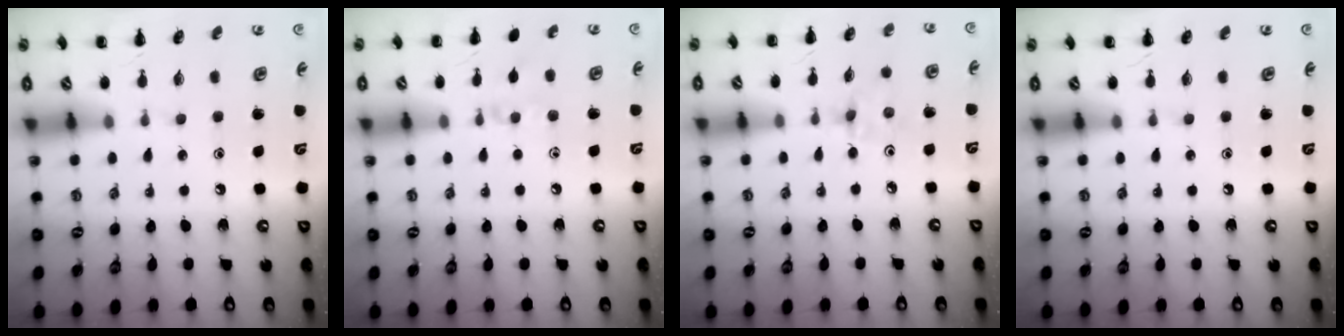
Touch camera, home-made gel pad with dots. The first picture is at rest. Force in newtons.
{"total": 6.6, "press": 6.4, "slide": 1.8}
{"total": 2.8, "press": 2.6, "slide": 0.9}
{"total": 0.0}